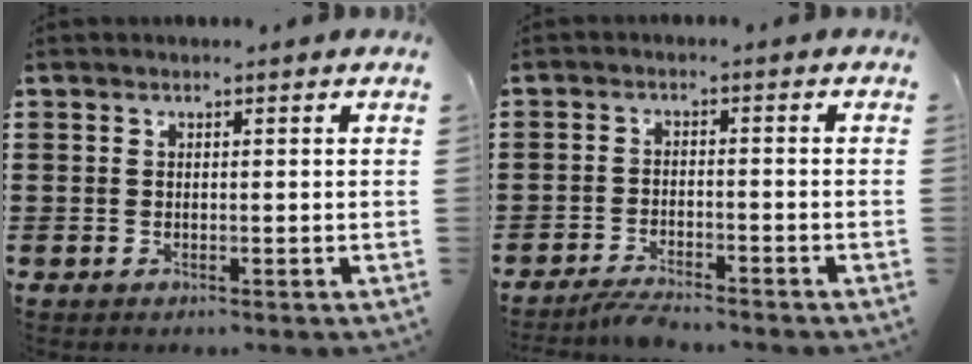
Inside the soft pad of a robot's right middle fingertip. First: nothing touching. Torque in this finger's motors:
{"motor_torque": [1.73, 0.41, 0.03, 0.04]}